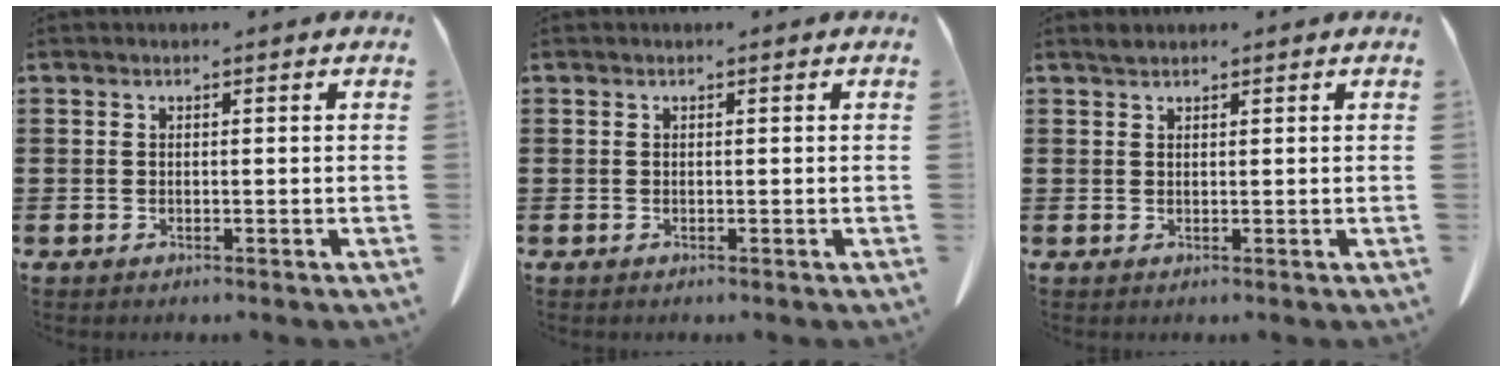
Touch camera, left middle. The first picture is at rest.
{"total": 0.0}
{"total": 0.9, "force": [0.8, 0.3, 0.3], "torque": [-0.008, 0.001, 0.016]}